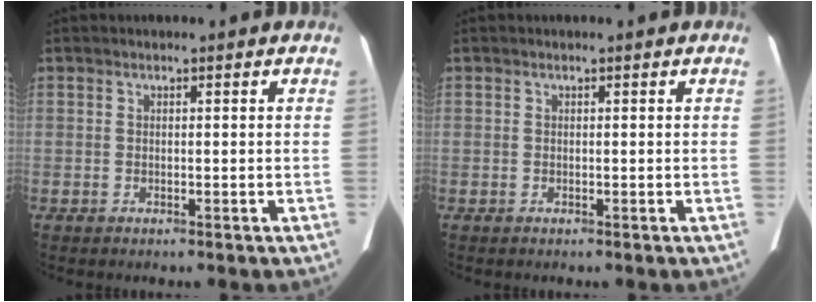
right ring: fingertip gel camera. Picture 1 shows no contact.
{"total": 0.0}